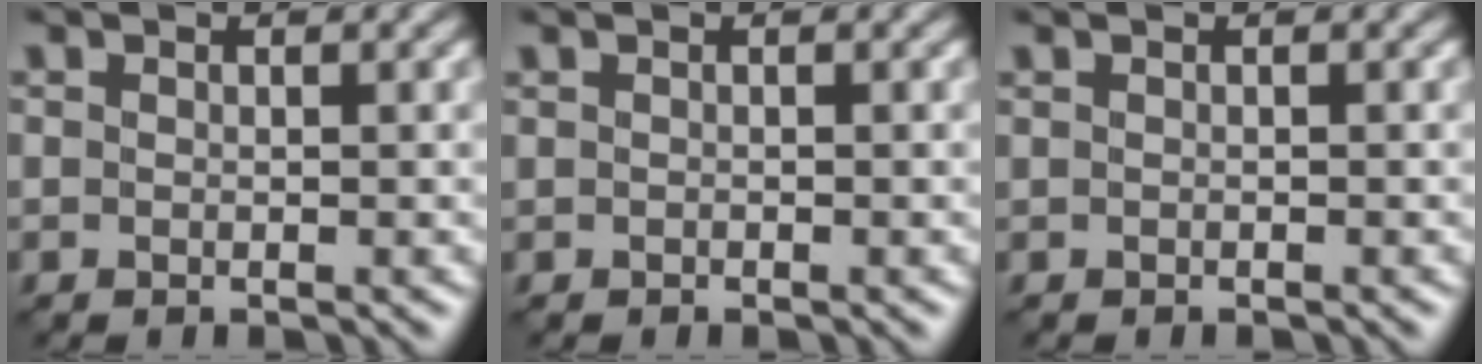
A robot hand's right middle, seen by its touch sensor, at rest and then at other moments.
{"total": 0.0}
{"total": 0.0}